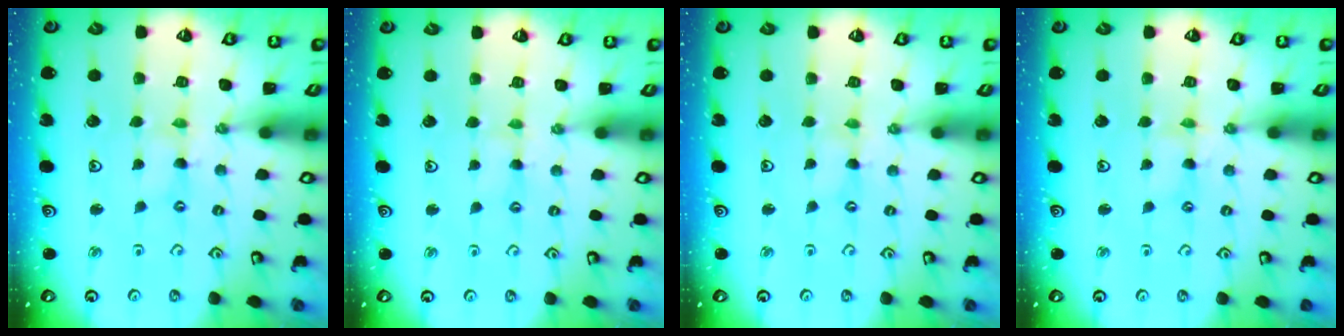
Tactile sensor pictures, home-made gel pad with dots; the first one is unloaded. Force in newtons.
{"total": 1.4, "press": 1.4, "slide": 0.3}
{"total": 0.0}
{"total": 1.3, "press": 1.3, "slide": 0.2}